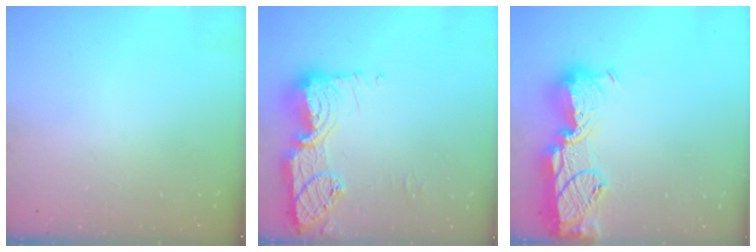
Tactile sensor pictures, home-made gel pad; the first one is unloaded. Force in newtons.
{"total": 16.5, "press": 16.4, "slide": 1.2}
{"total": 19.3, "press": 19.2, "slide": 1.1}